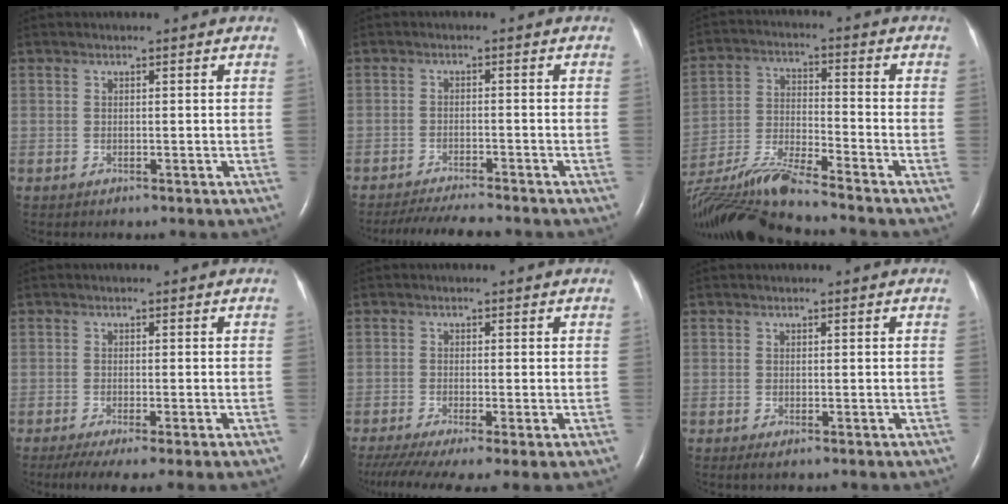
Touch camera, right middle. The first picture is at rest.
{"total": 7.0, "force": [-6.4, 0.3, 2.7], "torque": [-0.044, -0.017, -0.104]}
{"total": 13.4, "force": [-11.9, -1.0, 6.1], "torque": [-0.124, -0.014, -0.222]}
{"total": 6.3, "force": [-4.1, 0.5, 4.8], "torque": [-0.076, -0.021, -0.067]}
{"total": 9.8, "force": [-6.5, 1.7, 7.1], "torque": [-0.130, -0.024, -0.110]}
{"total": 0.6, "force": [-0.2, 0.1, 0.6], "torque": [-0.012, -0.002, -0.002]}